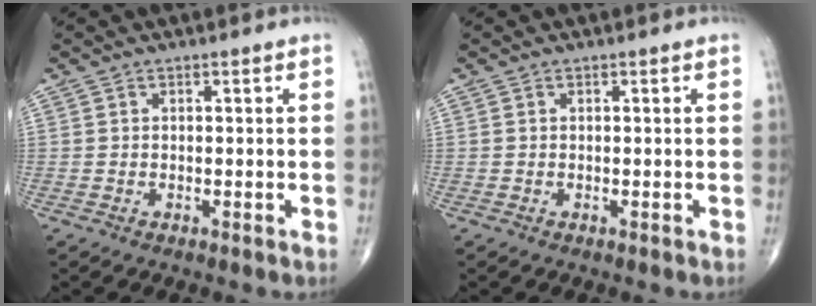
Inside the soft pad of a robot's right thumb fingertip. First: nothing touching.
{"total": 0.0}